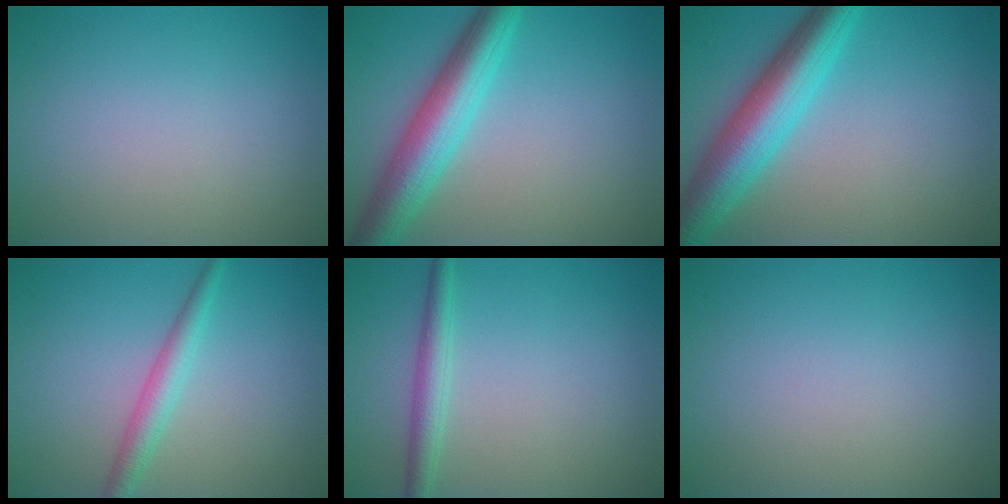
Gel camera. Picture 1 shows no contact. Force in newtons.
{"total": 6.5, "press": 6.5, "slide": 0.2}
{"total": 7.5, "press": 7.5, "slide": 0.2}
{"total": 2.5, "press": 2.5, "slide": 0.1}
{"total": 2.3, "press": 2.3, "slide": 0.0}
{"total": 0.0}